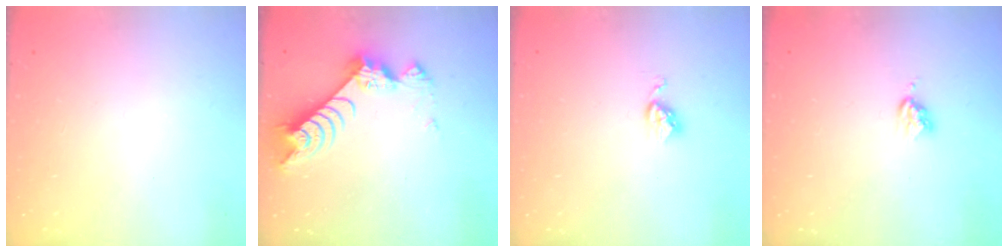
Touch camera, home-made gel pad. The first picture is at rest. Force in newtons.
{"total": 9.5, "press": 9.4, "slide": 1.0}
{"total": 3.6, "press": 3.6, "slide": 0.4}
{"total": 3.7, "press": 3.7, "slide": 0.5}